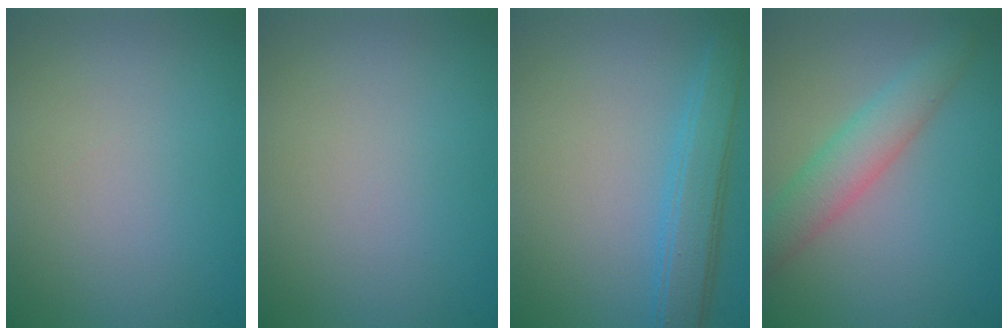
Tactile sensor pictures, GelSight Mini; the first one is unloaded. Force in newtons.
{"total": 0.0}
{"total": 4.7, "press": 4.7, "slide": 0.1}
{"total": 4.2, "press": 4.2, "slide": 0.1}